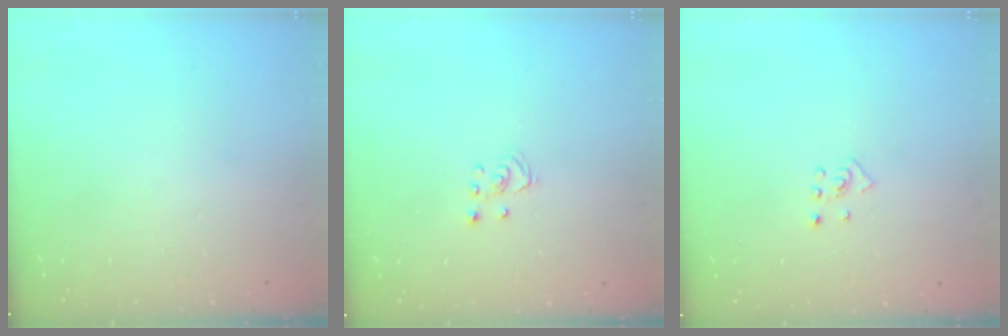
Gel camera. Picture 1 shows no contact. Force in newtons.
{"total": 2.5, "press": 2.5, "slide": 0.2}
{"total": 3.6, "press": 3.6, "slide": 0.6}